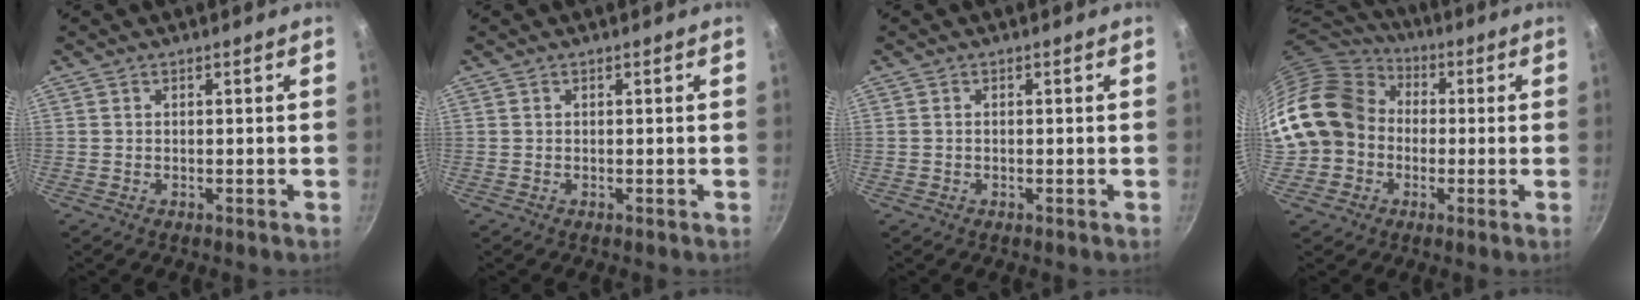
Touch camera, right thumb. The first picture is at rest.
{"total": 0.0}
{"total": 0.0}
{"total": 19.1, "force": [-0.5, 16.3, 9.9], "torque": [-0.181, 0.052, -0.012]}